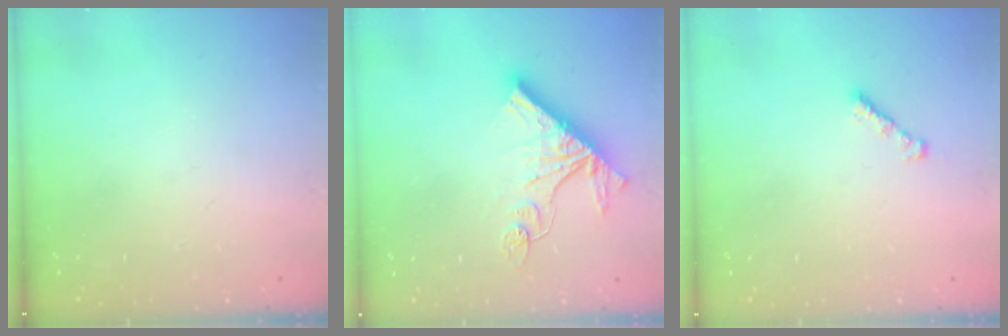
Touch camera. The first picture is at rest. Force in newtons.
{"total": 12.9, "press": 12.9, "slide": 1.0}
{"total": 1.6, "press": 1.5, "slide": 0.4}